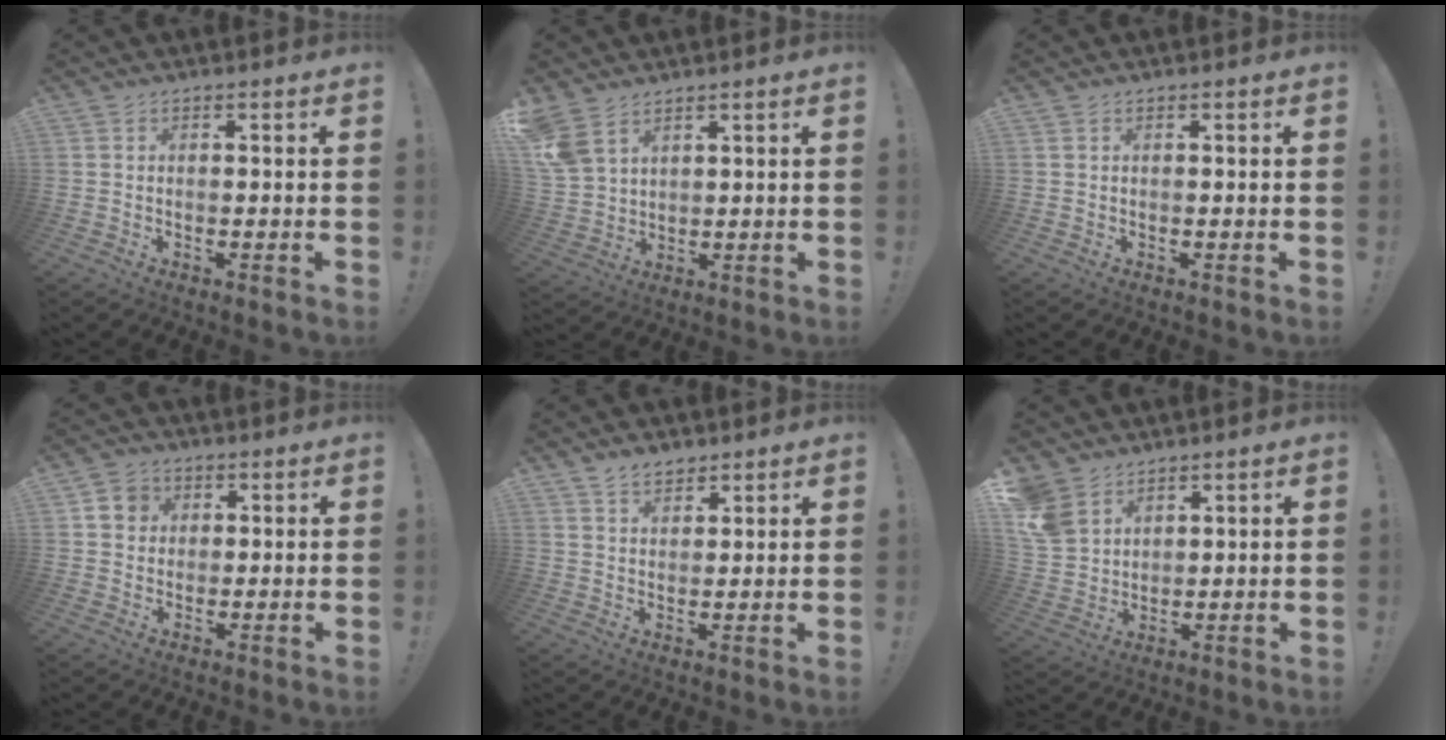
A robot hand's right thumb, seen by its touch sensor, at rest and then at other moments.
{"total": 8.1, "force": [5.4, 4.7, 3.9], "torque": [-0.081, -0.022, 0.110]}
{"total": 0.0}
{"total": 5.7, "force": [1.6, 5.0, 2.1], "torque": [-0.031, 0.005, 0.032]}
{"total": 4.9, "force": [4.0, 2.5, 1.2], "torque": [-0.018, -0.022, 0.075]}
{"total": 8.9, "force": [5.8, 6.0, 2.8], "torque": [-0.063, -0.034, 0.119]}